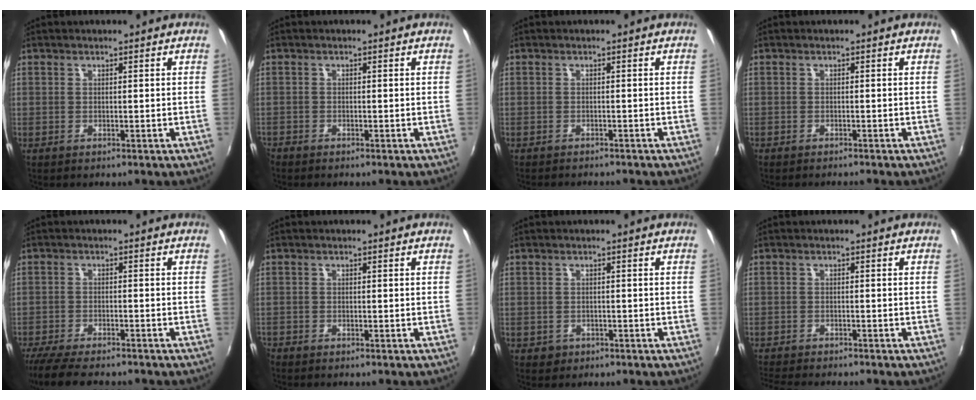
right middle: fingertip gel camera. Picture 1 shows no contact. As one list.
[{"total": 1.4, "force": [-1.3, 0.5, 0.0], "torque": [-0.007, -0.005, -0.030]}, {"total": 3.4, "force": [-3.1, 0.6, 1.1], "torque": [-0.028, -0.014, -0.048]}, {"total": 1.5, "force": [-1.5, 0.2, 0.4], "torque": [-0.017, -0.009, -0.028]}, {"total": 9.8, "force": [-8.5, 1.8, 4.5], "torque": [-0.108, -0.032, -0.144]}, {"total": 1.1, "force": [-1.0, 0.4, 0.0], "torque": [-0.006, -0.004, -0.024]}, {"total": 1.9, "force": [-0.8, 1.7, 0.5], "torque": [-0.012, -0.002, -0.010]}, {"total": 6.1, "force": [-5.6, 0.4, 2.2], "torque": [-0.060, -0.021, -0.097]}]